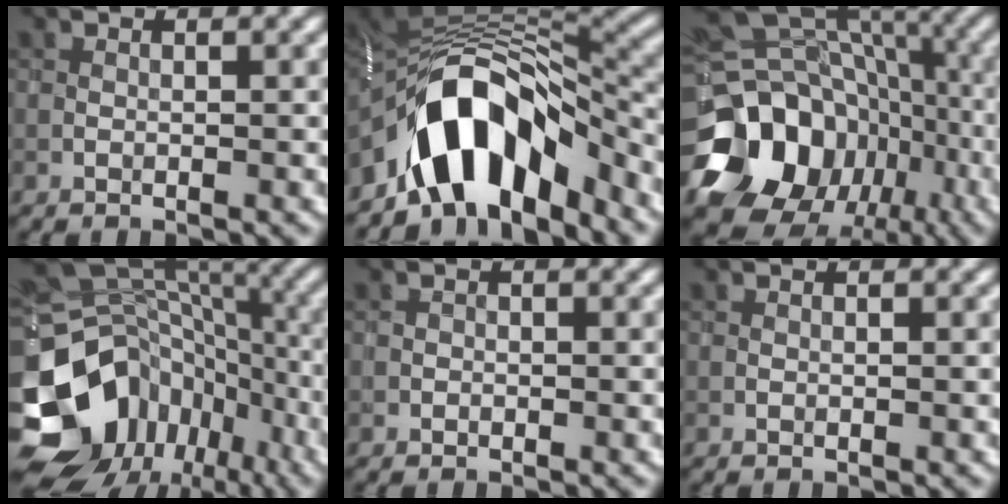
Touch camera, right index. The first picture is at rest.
{"total": 11.4, "force": [-6.1, 5.6, 7.8], "torque": [-0.112, 0.007, -0.102]}
{"total": 17.7, "force": [-7.1, 14.1, 8.0], "torque": [-0.153, -0.004, -0.113]}
{"total": 18.2, "force": [-8.2, 14.1, 8.0], "torque": [-0.186, -0.015, -0.114]}
{"total": 0.0}
{"total": 0.0}